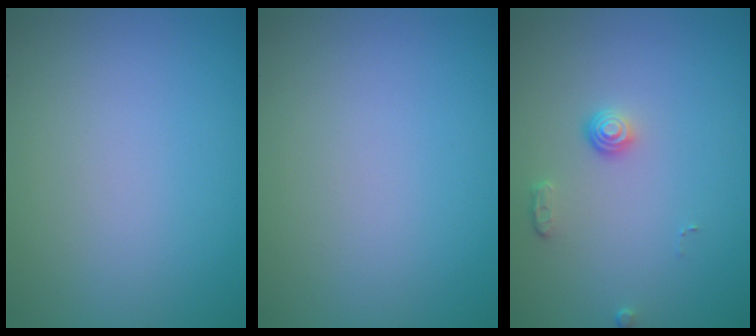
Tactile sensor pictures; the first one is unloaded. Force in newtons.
{"total": 0.0}
{"total": 1.3, "press": 1.0, "slide": 0.9}